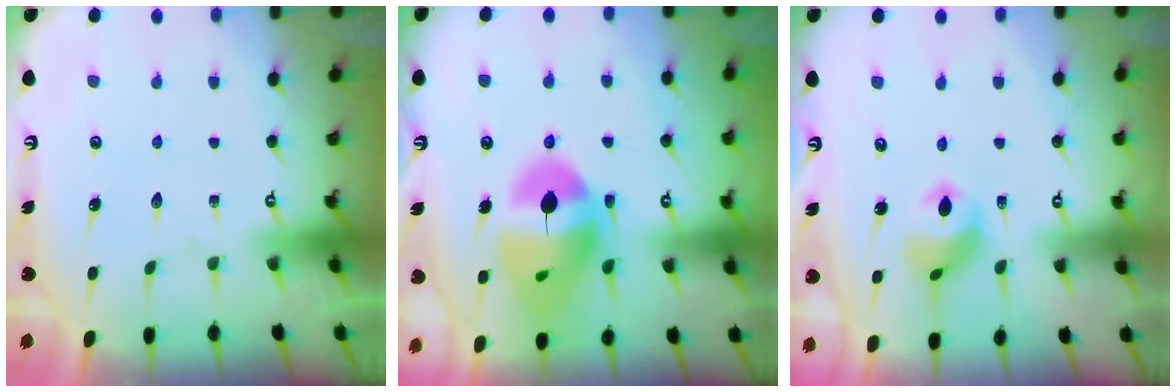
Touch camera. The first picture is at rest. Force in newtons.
{"total": 16.6, "press": 16.5, "slide": 2.0}
{"total": 8.2, "press": 8.2, "slide": 0.6}